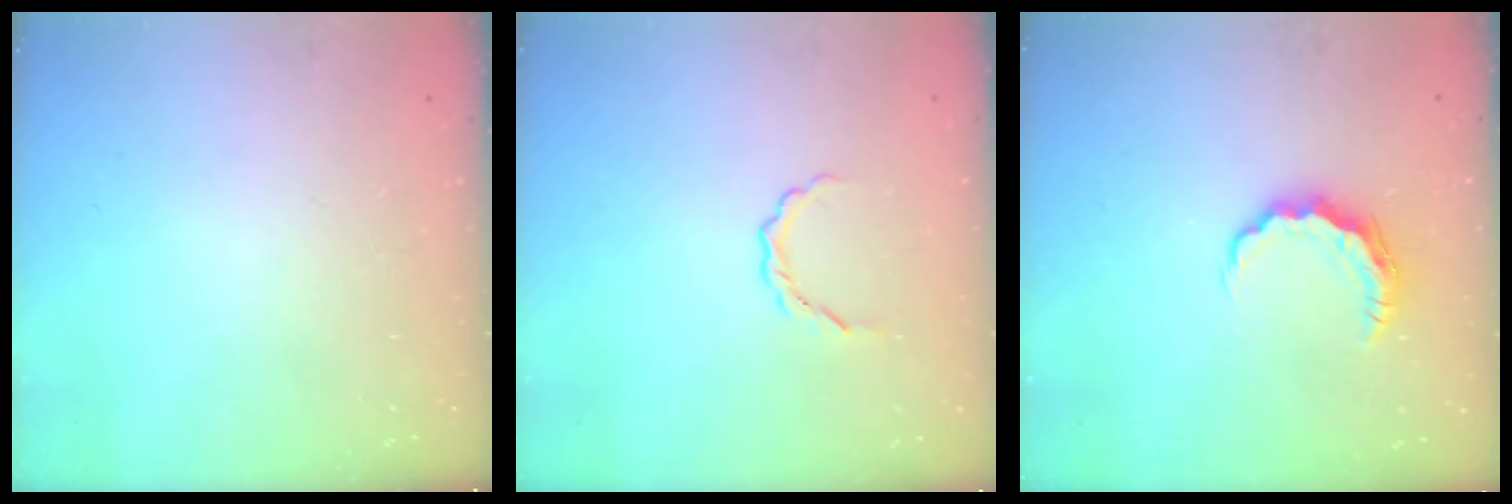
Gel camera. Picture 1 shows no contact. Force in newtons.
{"total": 2.8, "press": 2.7, "slide": 0.8}
{"total": 7.2, "press": 7.2, "slide": 0.2}